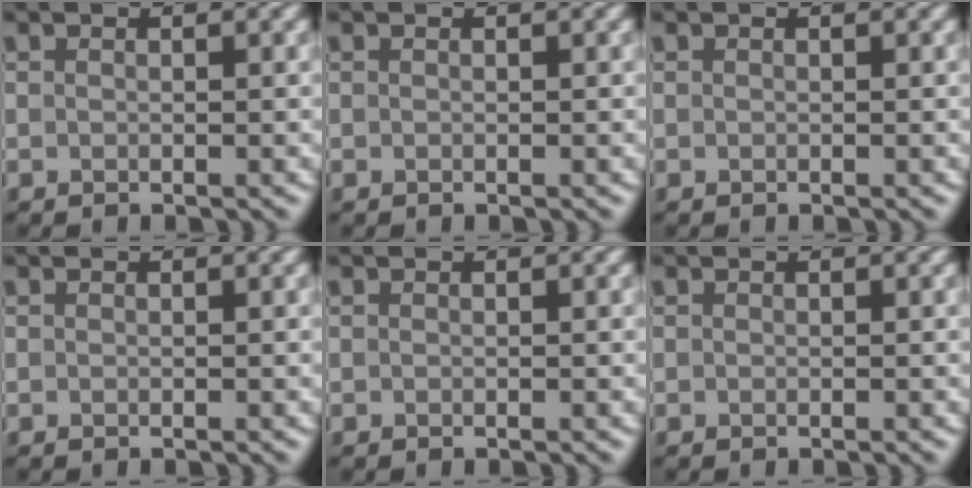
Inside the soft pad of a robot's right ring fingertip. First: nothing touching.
{"total": 0.0}
{"total": 0.0}
{"total": 0.0}
{"total": 0.0}
{"total": 0.0}